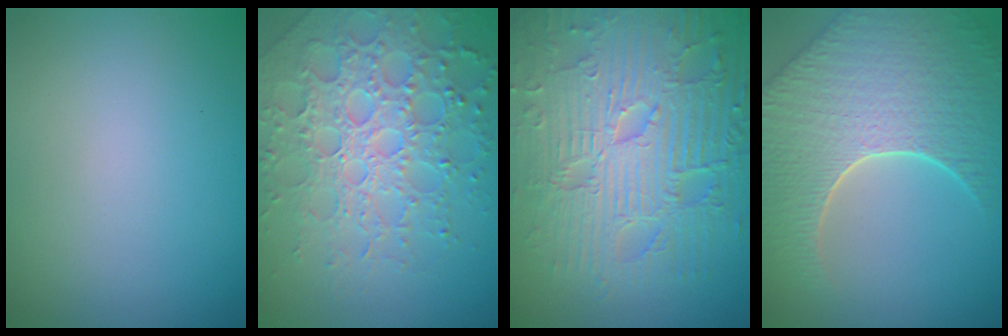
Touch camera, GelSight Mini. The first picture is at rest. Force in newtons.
{"total": 5.4, "press": 5.2, "slide": 1.5}
{"total": 9.6, "press": 7.0, "slide": 6.6}
{"total": 8.7, "press": 6.2, "slide": 6.2}